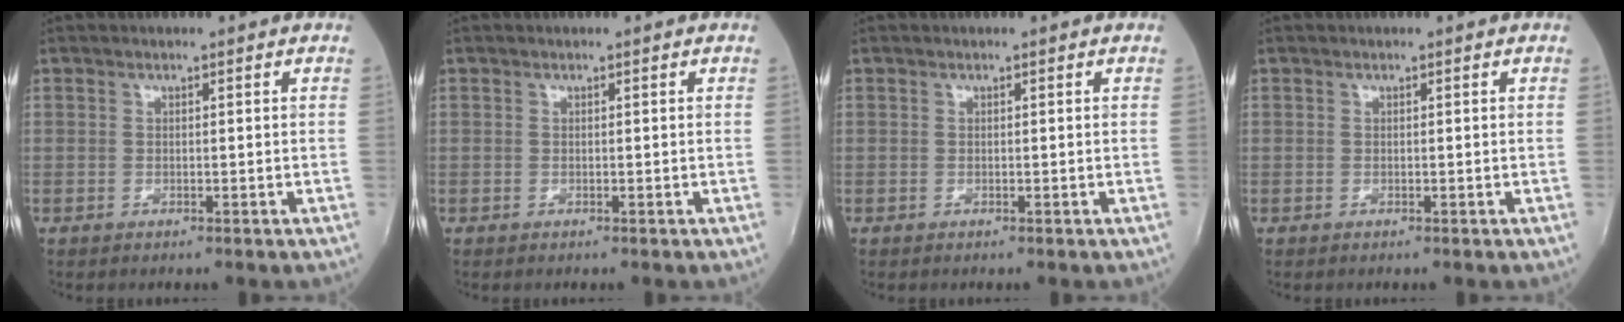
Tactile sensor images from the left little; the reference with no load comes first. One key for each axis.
{"total": 0.0}
{"total": 0.0}
{"total": 0.0}